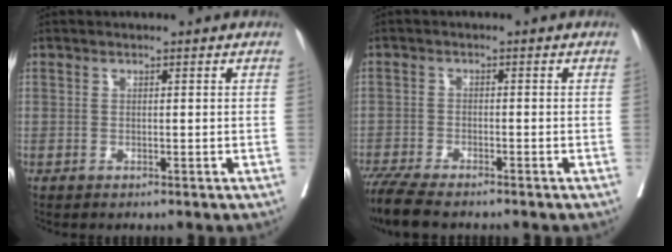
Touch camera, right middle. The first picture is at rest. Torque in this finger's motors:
{"motor_torque": [0.46, -0.55, 0.07, 0.05]}